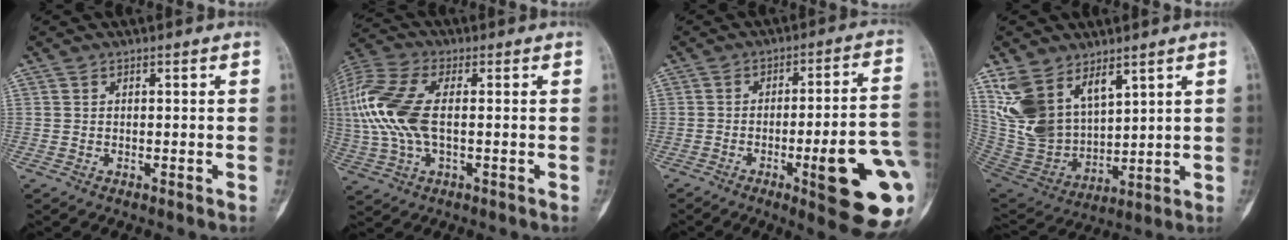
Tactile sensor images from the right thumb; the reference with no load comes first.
{"total": 15.0, "force": [0.9, 7.6, 12.8], "torque": [-0.306, 0.013, 0.016]}
{"total": 19.4, "force": [-5.6, 3.5, 18.3], "torque": [-0.192, 0.016, -0.065]}
{"total": 16.2, "force": [8.9, 9.7, 9.5], "torque": [-0.162, -0.037, 0.202]}